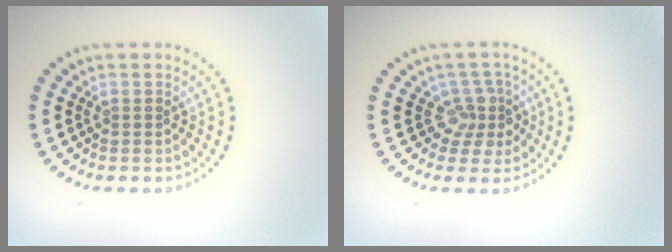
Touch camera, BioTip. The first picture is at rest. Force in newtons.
{"total": 2.7, "press": 2.0, "slide": 1.8}